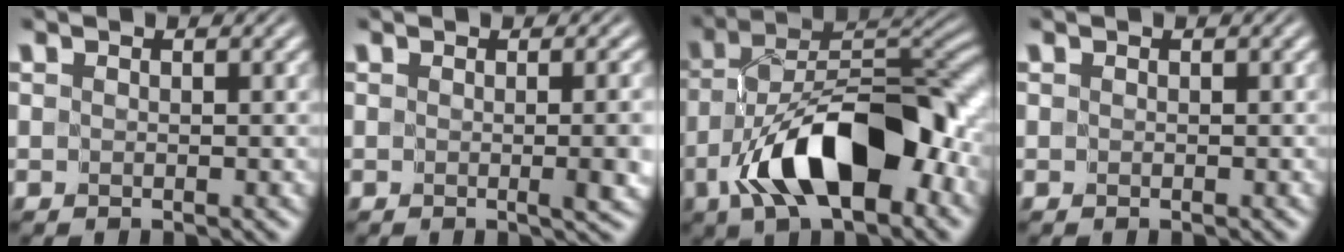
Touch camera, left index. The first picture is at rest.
{"total": 3.4, "force": [-0.3, 0.8, 3.3], "torque": [-0.032, -0.004, -0.002]}
{"total": 12.0, "force": [-5.2, 5.4, 9.3], "torque": [-0.153, 0.004, -0.093]}
{"total": 0.0}